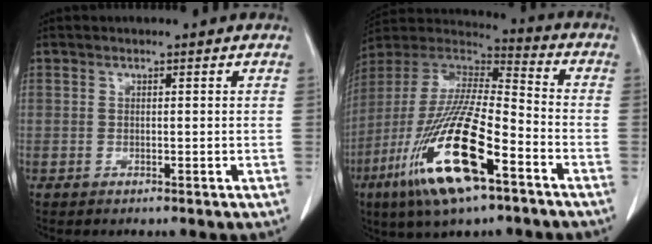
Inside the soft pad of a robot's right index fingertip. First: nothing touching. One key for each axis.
{"total": 21.3, "fx": -9.9, "fy": 4.2, "fz": 18.4, "tx": -0.392, "ty": -0.039, "tz": -0.181}